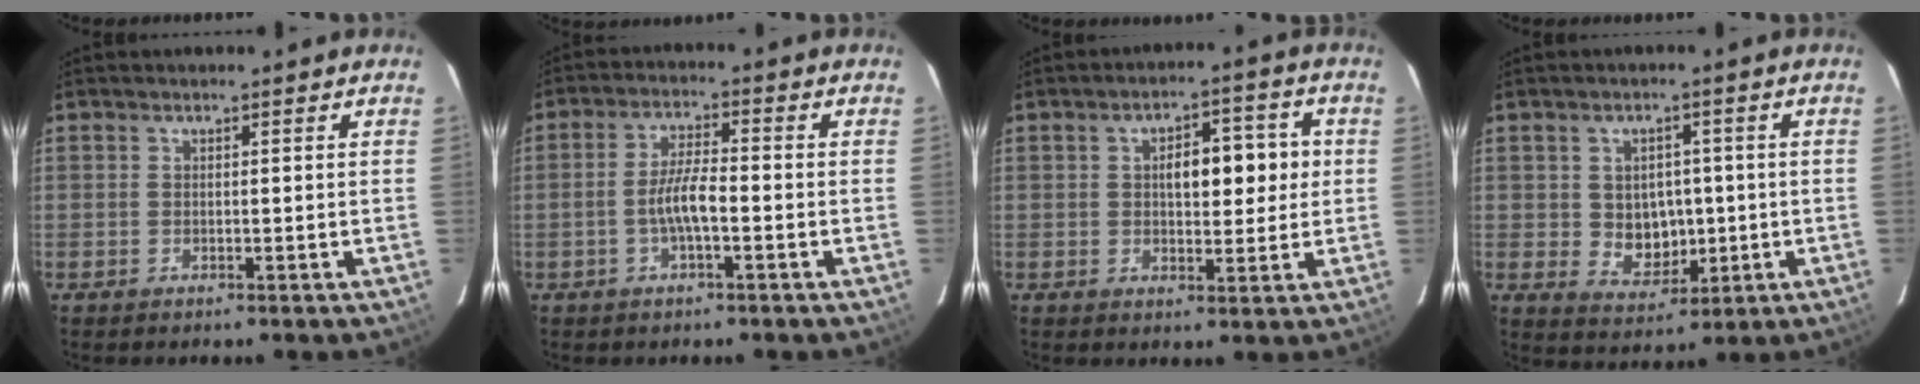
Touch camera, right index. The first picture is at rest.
{"total": 5.5, "force": [-1.7, 1.2, 5.1], "torque": [-0.101, 0.006, -0.032]}
{"total": 8.0, "force": [1.0, 4.1, 6.8], "torque": [-0.107, 0.021, 0.019]}
{"total": 6.7, "force": [-0.2, 5.8, 3.5], "torque": [-0.064, 0.002, 0.015]}